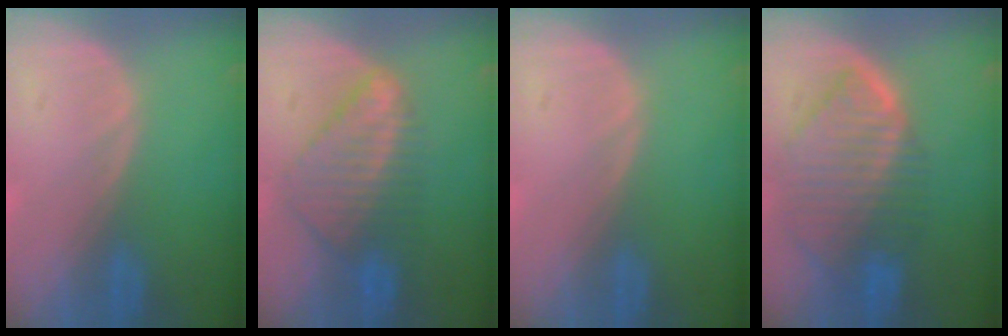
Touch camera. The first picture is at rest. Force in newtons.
{"total": 8.1, "press": 7.2, "slide": 3.7}
{"total": 0.0}
{"total": 10.1, "press": 8.7, "slide": 5.1}